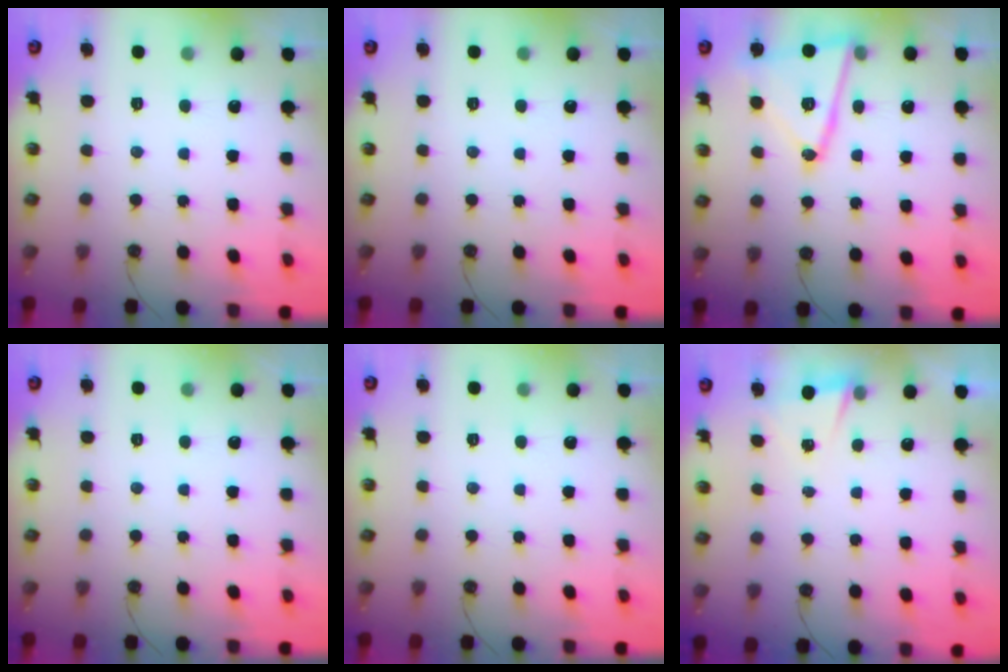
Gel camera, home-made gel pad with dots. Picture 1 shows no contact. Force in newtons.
{"total": 0.0}
{"total": 16.3, "press": 16.3, "slide": 1.0}
{"total": 0.0}
{"total": 0.0}
{"total": 1.3, "press": 0.7, "slide": 1.1}